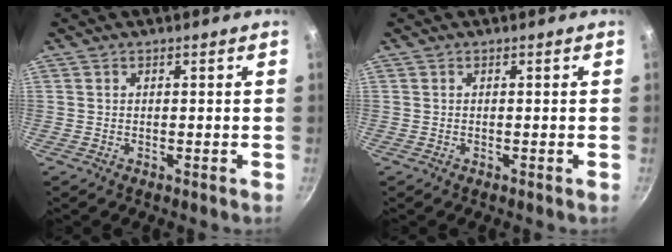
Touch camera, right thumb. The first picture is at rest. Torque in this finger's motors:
{"motor_torque": [0.15, 0.05, 0.50, 0.19, 0.03]}